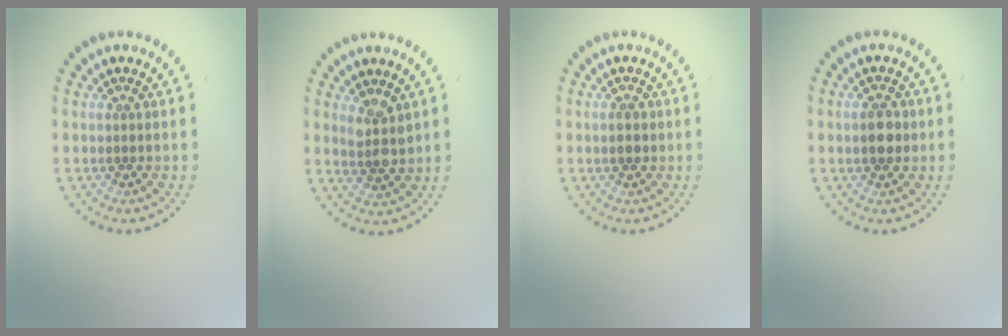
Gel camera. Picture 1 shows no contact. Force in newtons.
{"total": 2.2, "press": 2.0, "slide": 1.0}
{"total": 1.2, "press": 1.2, "slide": 0.2}
{"total": 2.9, "press": 2.9, "slide": 0.0}